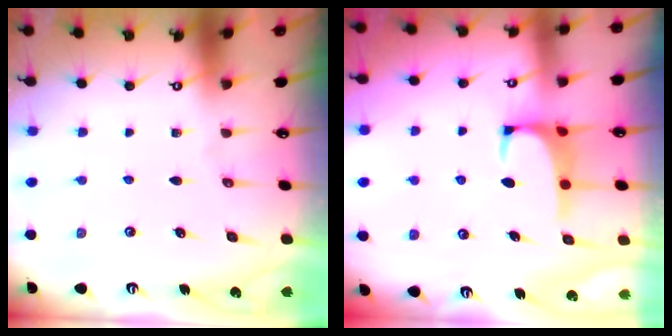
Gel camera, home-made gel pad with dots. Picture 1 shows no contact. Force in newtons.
{"total": 1.2, "press": 1.1, "slide": 0.5}